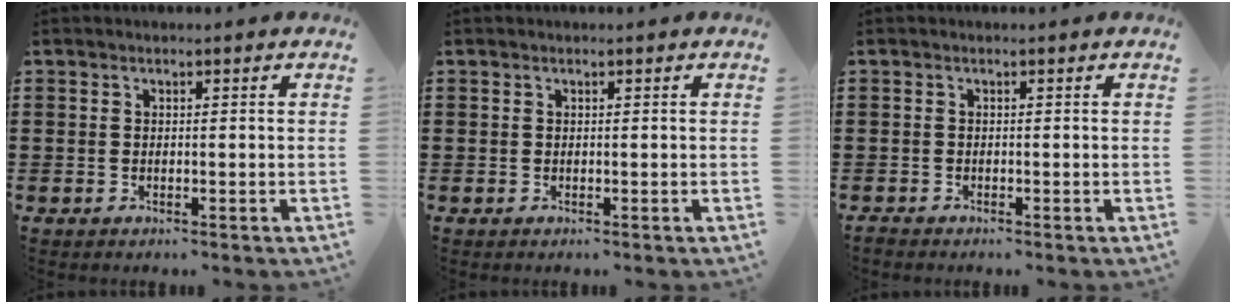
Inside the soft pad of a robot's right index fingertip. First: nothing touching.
{"total": 0.0}
{"total": 0.7, "force": [-0.6, 0.1, -0.1], "torque": [0.001, 0.001, -0.014]}